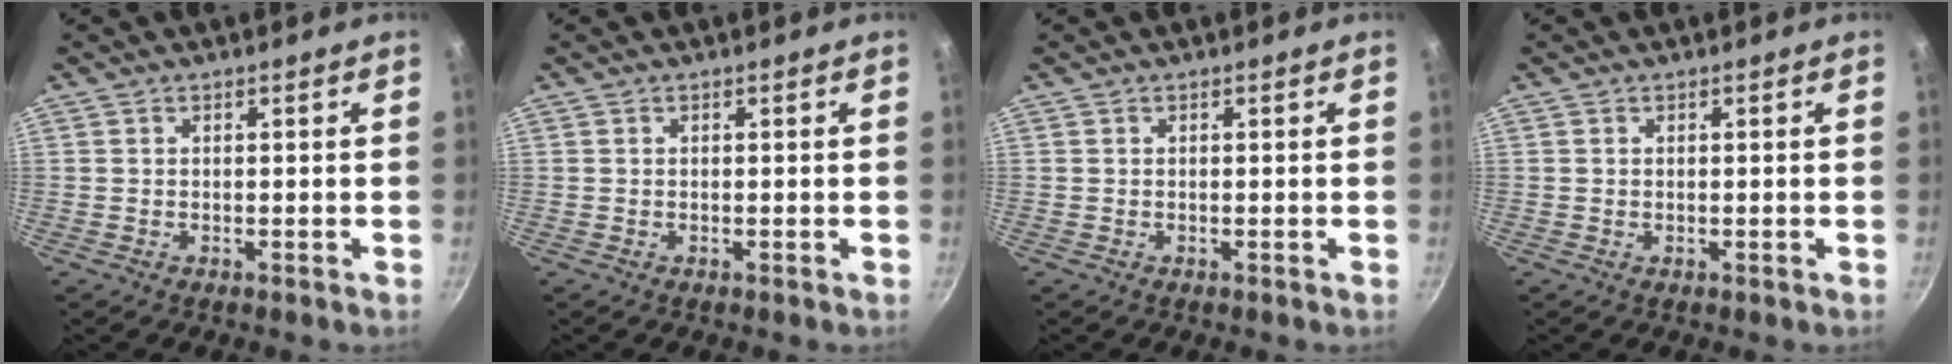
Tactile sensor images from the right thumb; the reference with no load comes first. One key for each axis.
{"total": 0.0}
{"total": 0.0}
{"total": 0.0}